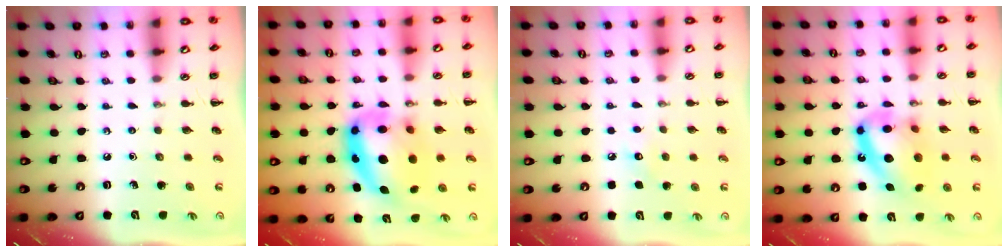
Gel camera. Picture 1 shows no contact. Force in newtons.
{"total": 14.9, "press": 14.4, "slide": 3.7}
{"total": 5.1, "press": 4.9, "slide": 1.3}
{"total": 16.5, "press": 16.1, "slide": 3.5}